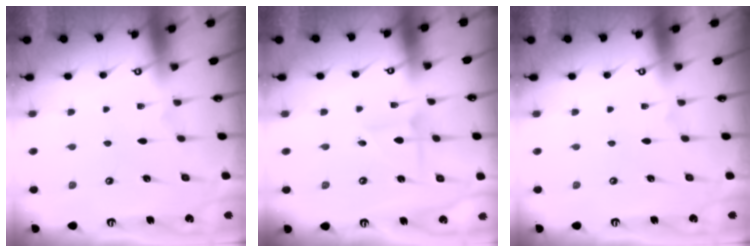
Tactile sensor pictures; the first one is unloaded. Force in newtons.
{"total": 2.1, "press": 2.1, "slide": 0.2}
{"total": 0.0}